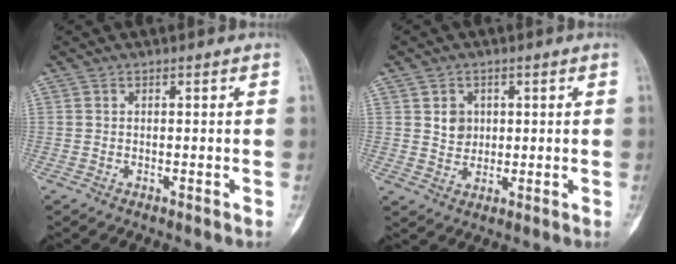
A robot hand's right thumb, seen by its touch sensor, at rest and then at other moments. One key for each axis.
{"total": 4.1, "fx": 1.1, "fy": 3.5, "fz": 1.8, "tx": -0.010, "ty": -0.005, "tz": 0.021}